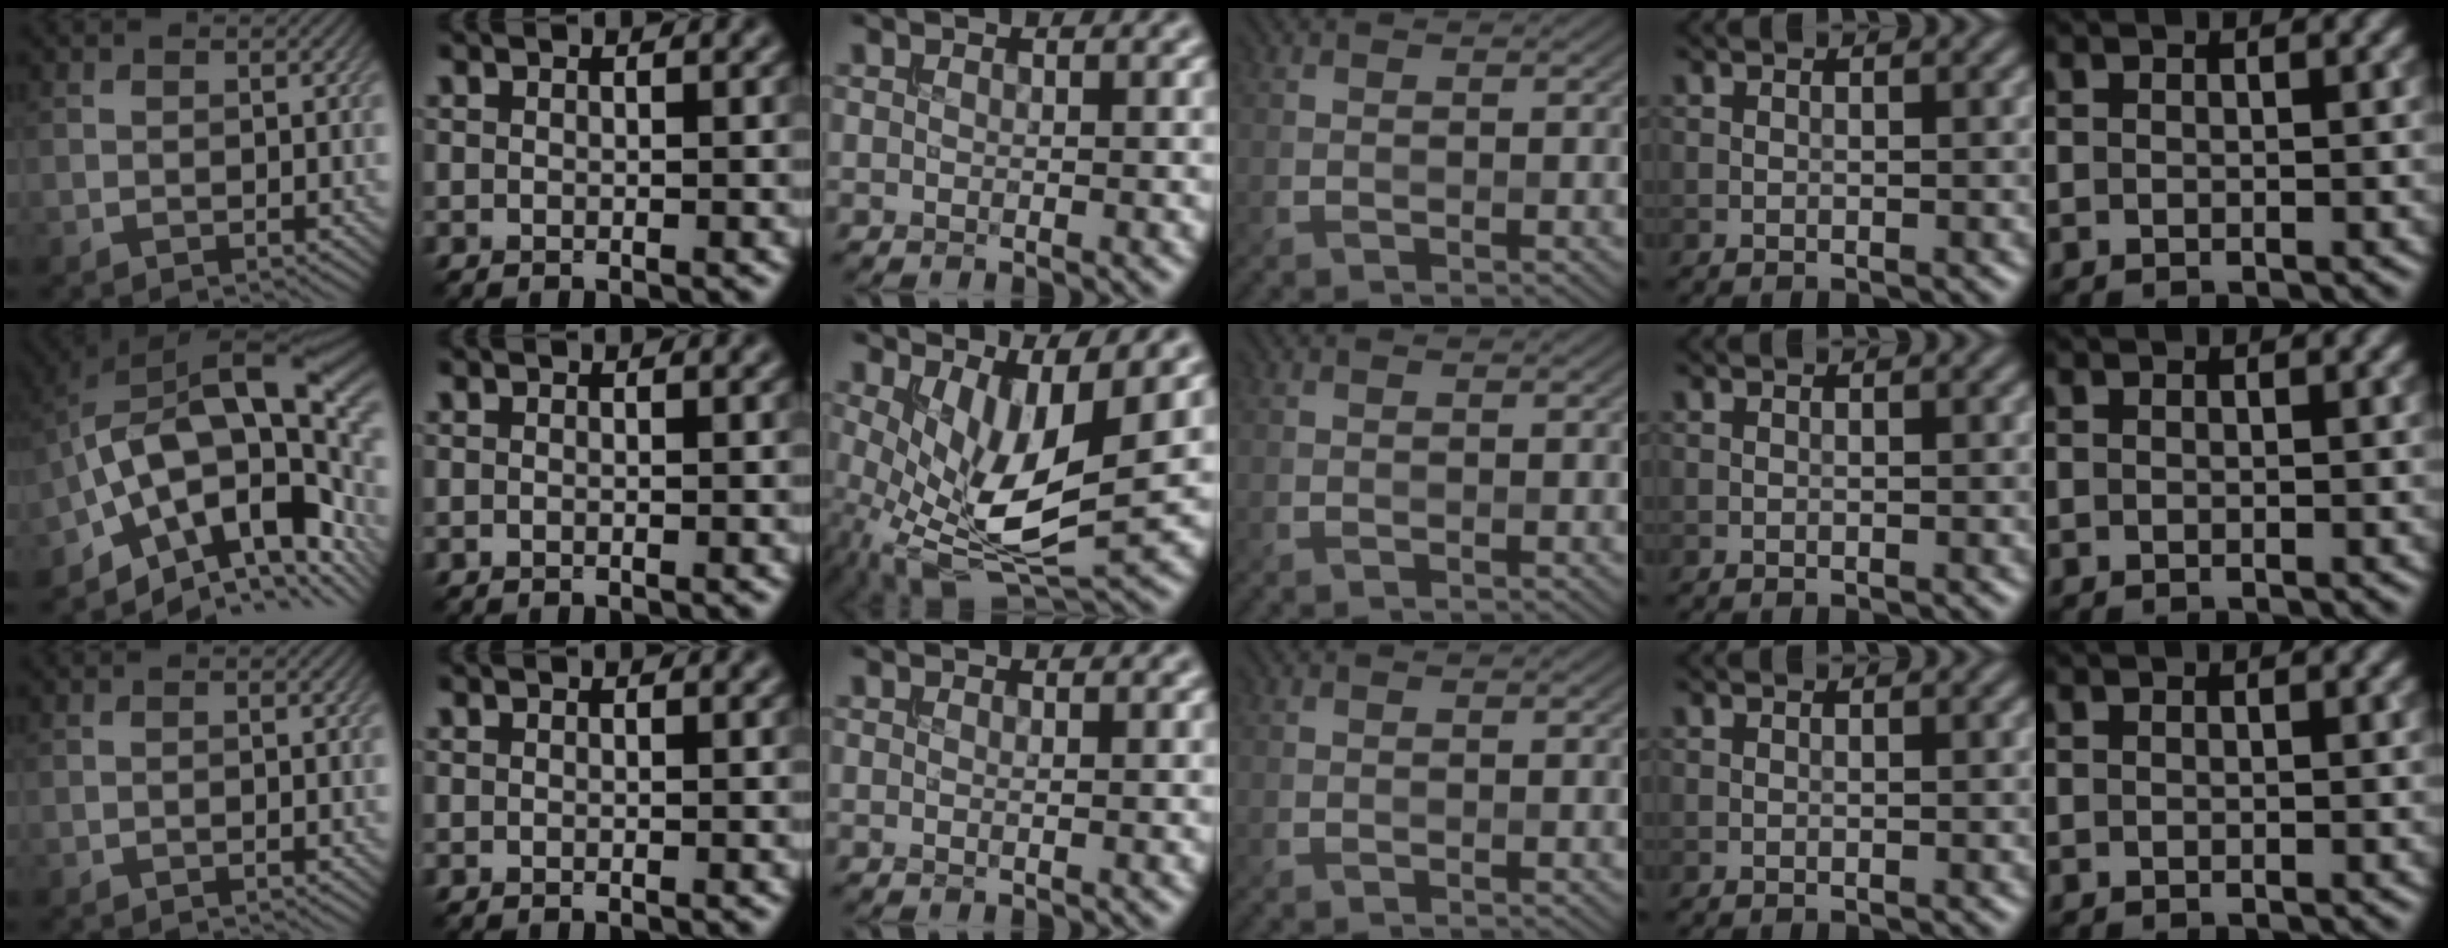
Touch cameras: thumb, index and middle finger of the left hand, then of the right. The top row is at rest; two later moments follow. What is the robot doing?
{"motion": "insert", "object": "bucket"}